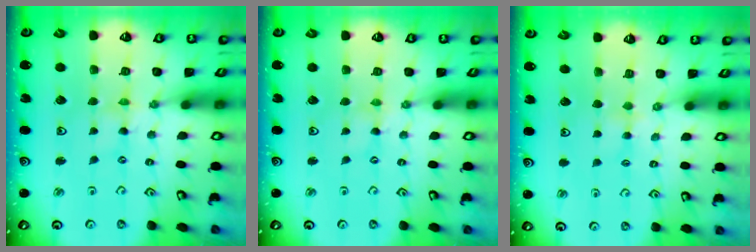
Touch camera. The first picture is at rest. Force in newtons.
{"total": 0.6, "press": 0.6, "slide": 0.2}
{"total": 2.2, "press": 2.1, "slide": 0.4}